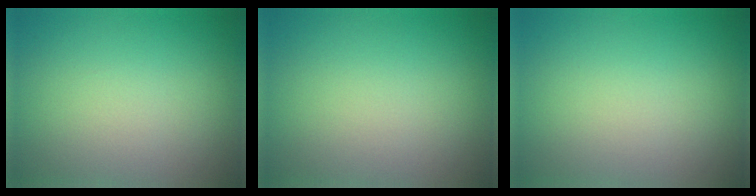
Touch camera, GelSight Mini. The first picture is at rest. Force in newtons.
{"total": 0.0}
{"total": 0.0}